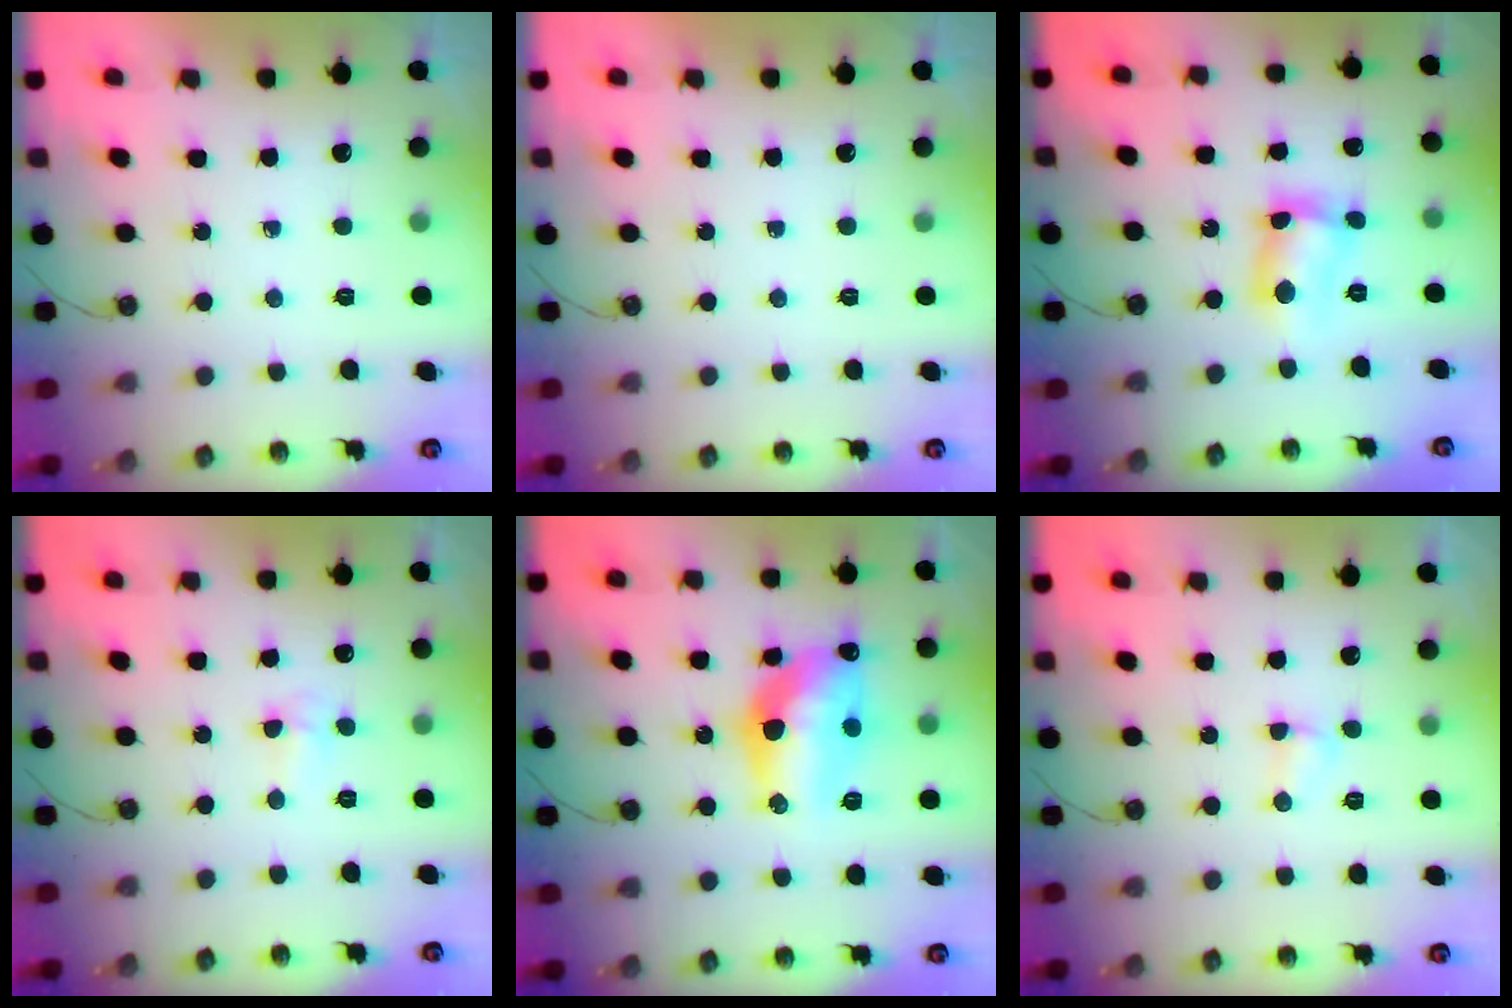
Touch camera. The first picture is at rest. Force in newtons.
{"total": 0.0}
{"total": 9.0, "press": 9.0, "slide": 0.5}
{"total": 2.5, "press": 2.4, "slide": 0.9}
{"total": 15.7, "press": 15.5, "slide": 2.1}
{"total": 2.5, "press": 2.5, "slide": 0.5}